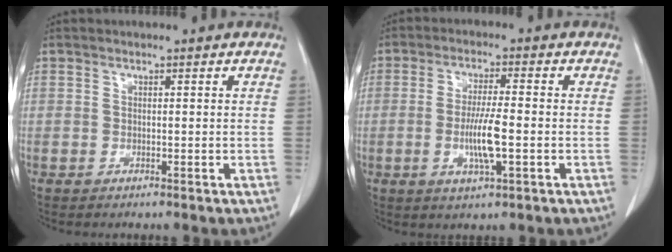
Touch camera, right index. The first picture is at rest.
{"total": 7.0, "force": [-1.6, 1.1, 6.8], "torque": [-0.130, -0.003, -0.026]}